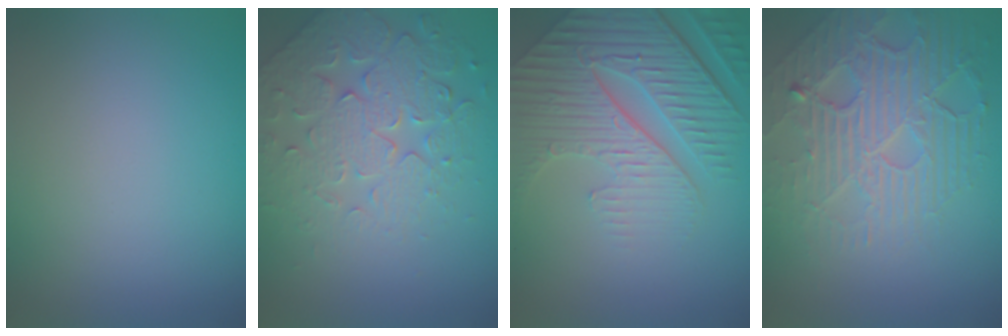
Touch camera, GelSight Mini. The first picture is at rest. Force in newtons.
{"total": 4.8, "press": 4.7, "slide": 1.1}
{"total": 8.0, "press": 5.8, "slide": 5.5}
{"total": 6.9, "press": 5.0, "slide": 4.7}